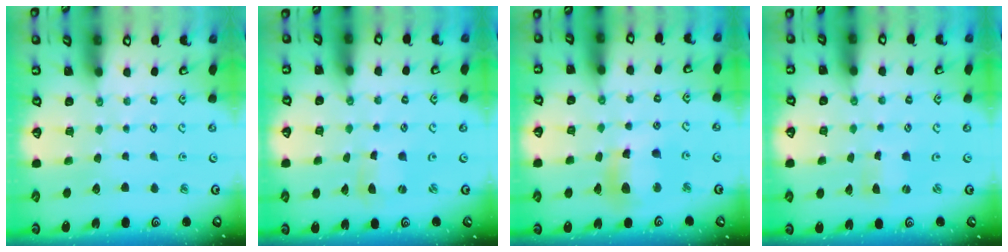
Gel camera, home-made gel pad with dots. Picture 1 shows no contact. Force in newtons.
{"total": 1.7, "press": 1.7, "slide": 0.3}
{"total": 11.4, "press": 11.3, "slide": 2.0}
{"total": 0.0}